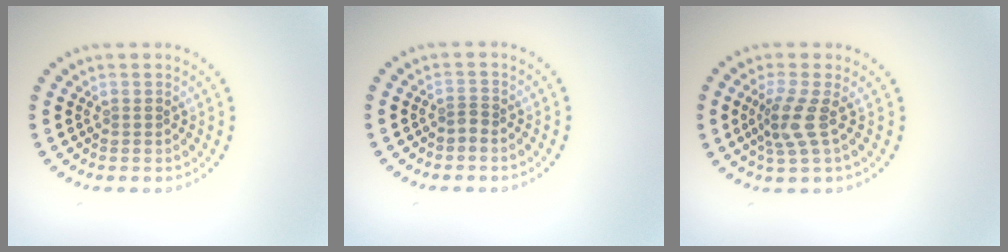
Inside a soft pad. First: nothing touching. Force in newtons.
{"total": 0.7, "press": 0.4, "slide": 0.6}
{"total": 2.8, "press": 2.1, "slide": 1.8}